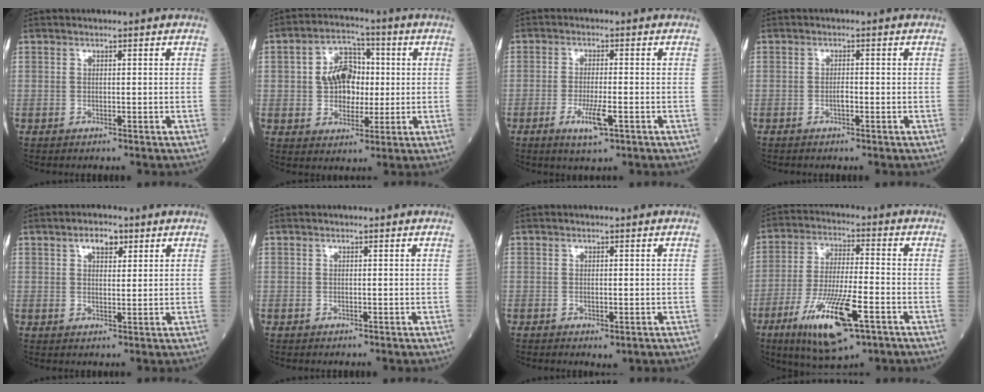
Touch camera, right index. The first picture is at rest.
{"total": 8.4, "force": [0.5, 6.1, 5.8], "torque": [-0.104, 0.024, 0.010]}
{"total": 4.8, "force": [-2.3, 0.8, 4.2], "torque": [-0.082, -0.006, -0.039]}
{"total": 1.1, "force": [-0.6, 0.3, 0.9], "torque": [-0.019, 0.001, -0.011]}
{"total": 3.5, "force": [1.9, 1.7, 2.4], "torque": [-0.043, 0.006, 0.032]}
{"total": 0.0}
{"total": 2.1, "force": [-0.9, 0.9, 1.6], "torque": [-0.029, -0.006, -0.003]}
{"total": 14.4, "force": [-7.0, 3.0, 12.2], "torque": [-0.239, -0.023, -0.116]}